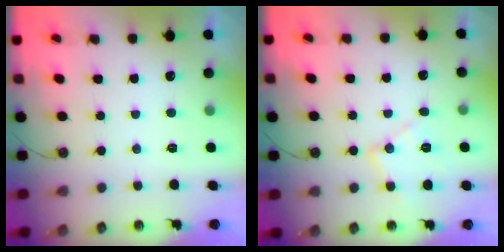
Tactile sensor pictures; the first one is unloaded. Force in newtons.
{"total": 11.2, "press": 11.2, "slide": 0.7}